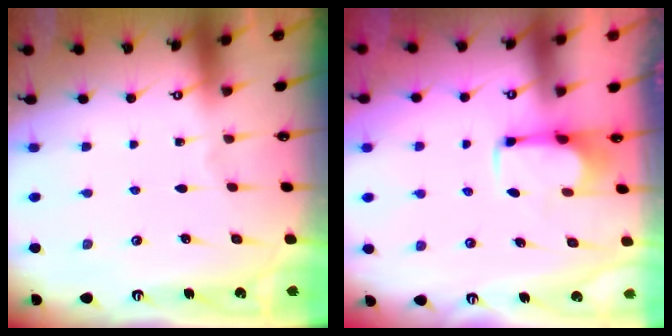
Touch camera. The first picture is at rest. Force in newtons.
{"total": 2.8, "press": 2.6, "slide": 1.0}